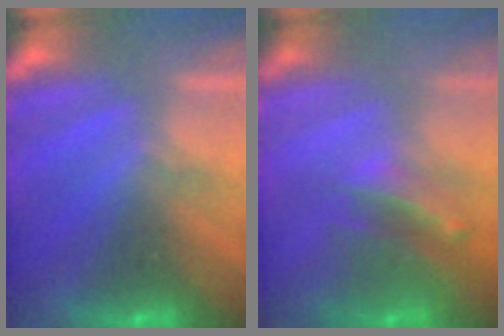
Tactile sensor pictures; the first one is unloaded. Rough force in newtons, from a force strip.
{"total": 2.3}